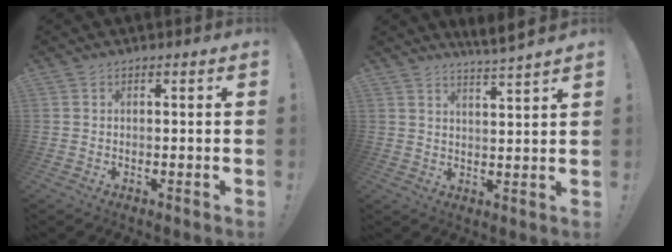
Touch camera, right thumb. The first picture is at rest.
{"total": 5.0, "force": [4.3, -0.8, 2.3], "torque": [-0.031, -0.035, 0.070]}